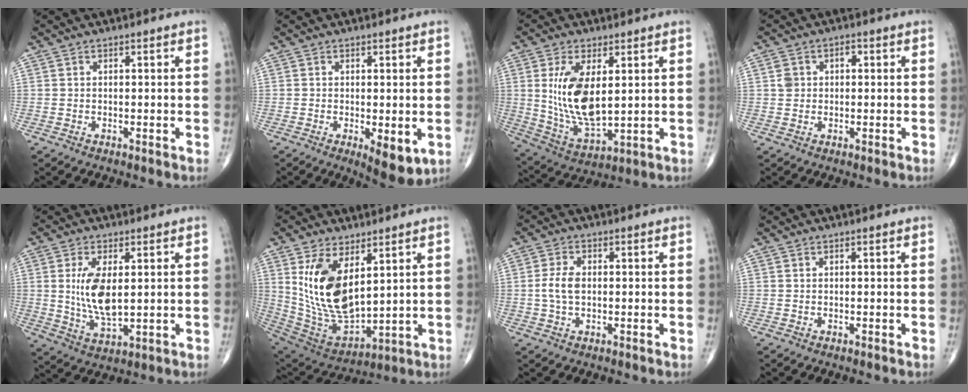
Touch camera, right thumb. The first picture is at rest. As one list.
[{"total": 6.0, "force": [-1.4, 2.2, 5.3], "torque": [-0.069, -0.017, -0.015]}, {"total": 13.6, "force": [2.5, 6.4, 11.8], "torque": [-0.221, -0.024, 0.063]}, {"total": 3.3, "force": [0.5, 2.7, 1.8], "torque": [-0.020, 0.013, 0.009]}, {"total": 9.8, "force": [1.5, 4.4, 8.6], "torque": [-0.163, -0.019, 0.037]}, {"total": 16.9, "force": [5.4, 8.6, 13.5], "torque": [-0.240, -0.027, 0.128]}, {"total": 4.3, "force": [0.0, 2.5, 3.5], "torque": [-0.079, 0.005, -0.003]}, {"total": 0.0}]